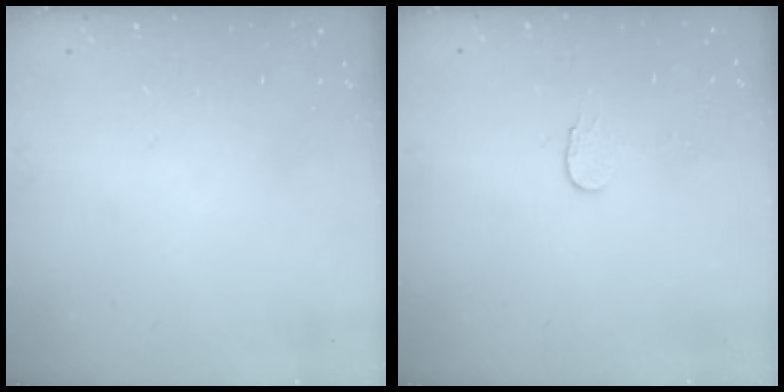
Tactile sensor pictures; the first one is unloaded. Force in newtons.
{"total": 2.9, "press": 2.9, "slide": 0.3}